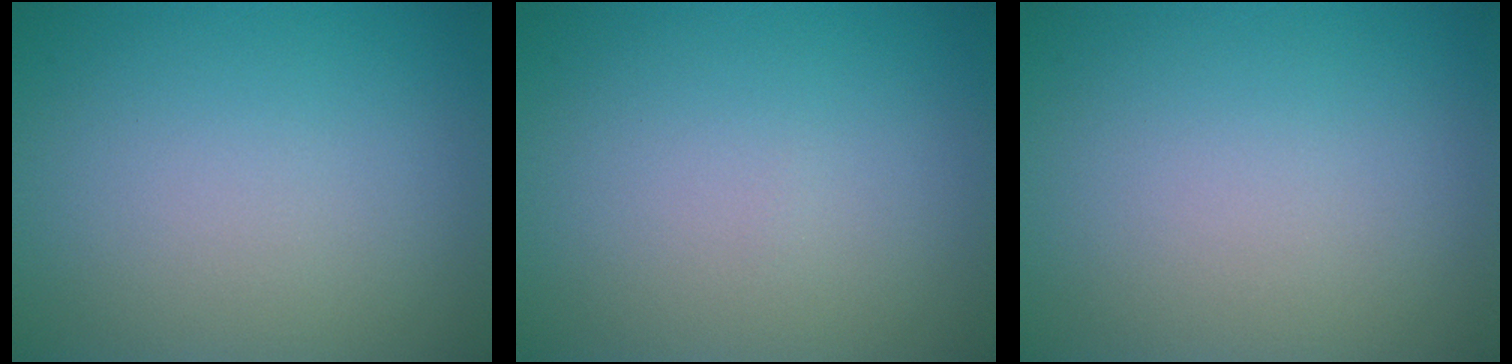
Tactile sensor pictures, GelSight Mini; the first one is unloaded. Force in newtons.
{"total": 0.0}
{"total": 0.0}